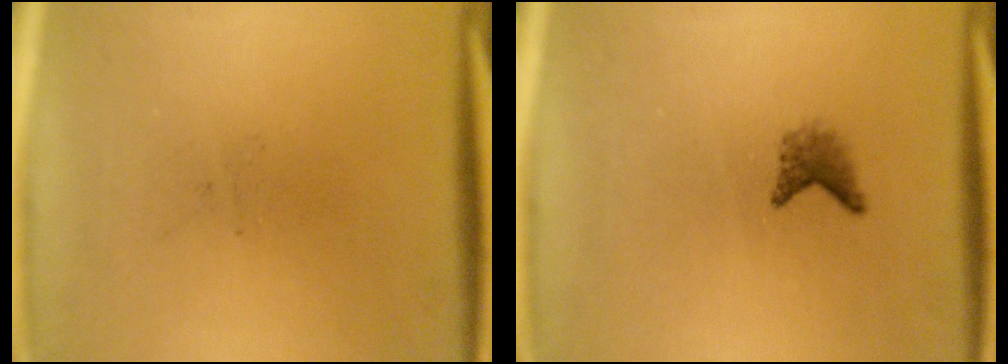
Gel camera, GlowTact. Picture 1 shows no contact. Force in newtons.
{"total": 1.7}